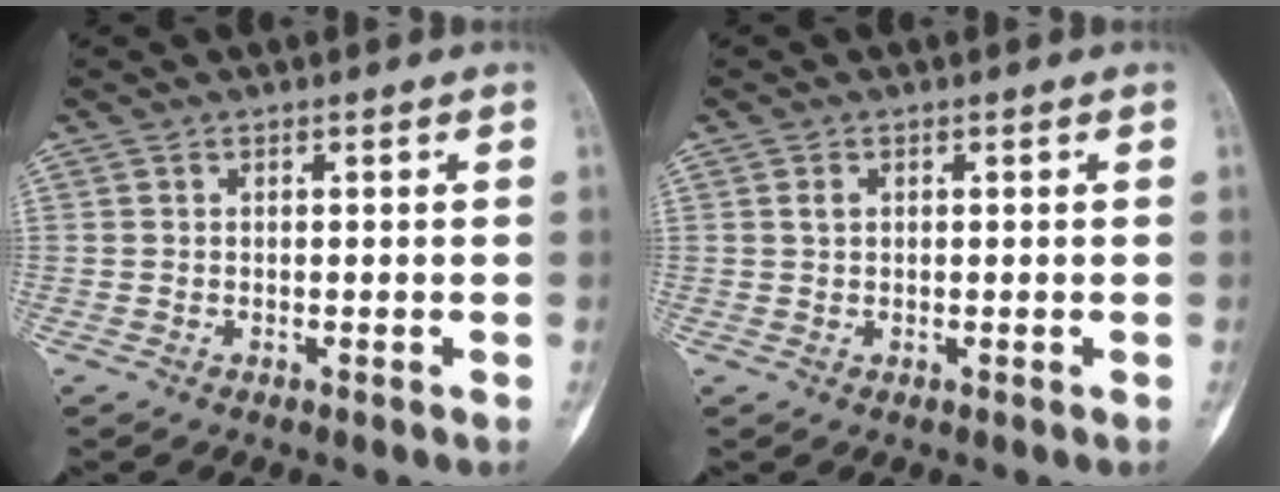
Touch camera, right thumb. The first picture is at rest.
{"total": 1.1, "force": [0.3, 0.8, 0.7], "torque": [-0.015, 0.003, 0.007]}